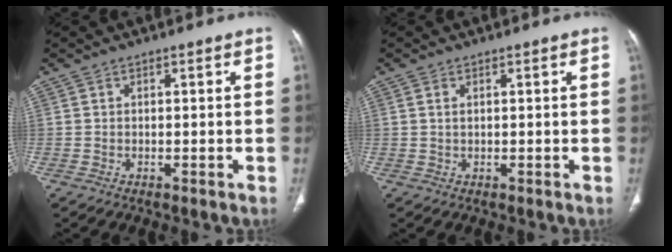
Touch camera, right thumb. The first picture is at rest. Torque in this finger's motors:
{"motor_torque": [-0.03, -0.37, -0.47, 0.03, 0.08]}